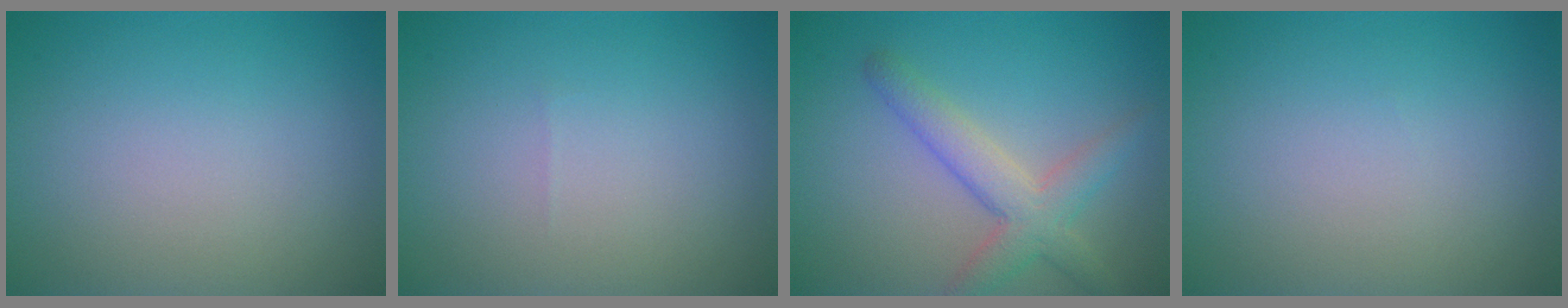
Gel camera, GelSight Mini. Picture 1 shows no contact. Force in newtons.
{"total": 0.0}
{"total": 4.0, "press": 4.0, "slide": 0.2}
{"total": 0.0}